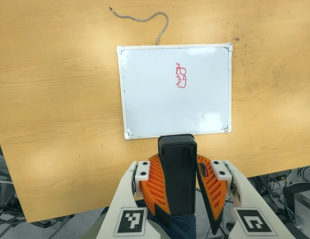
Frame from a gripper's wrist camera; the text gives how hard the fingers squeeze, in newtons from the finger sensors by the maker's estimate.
{"total": 10.4, "left": 10.3, "right": 10.5}